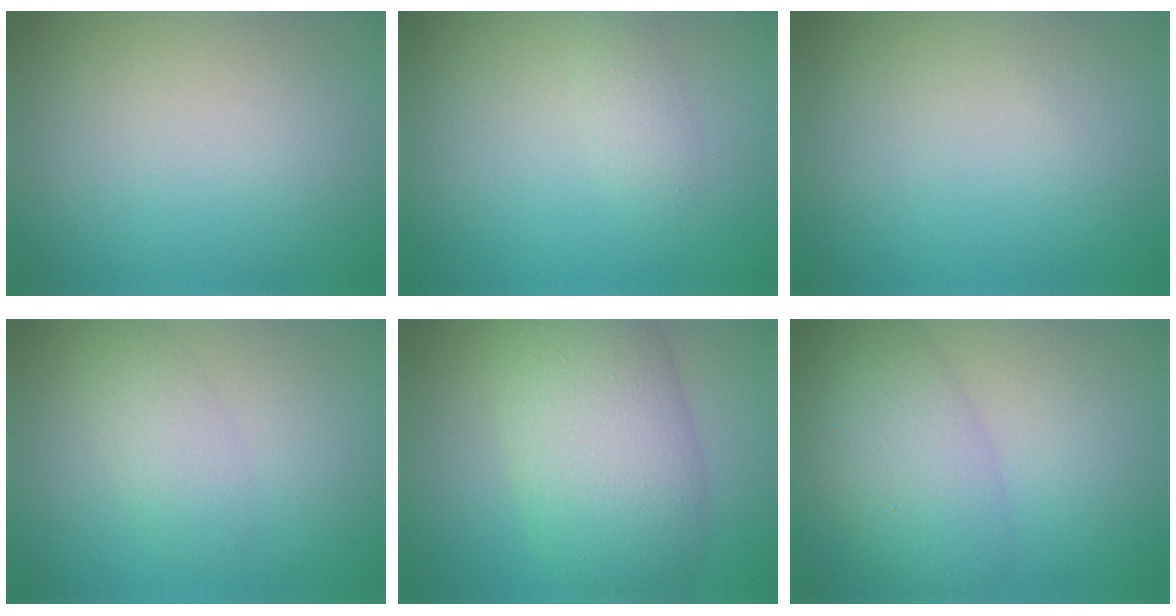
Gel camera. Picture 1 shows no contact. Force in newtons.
{"total": 1.4, "press": 1.4, "slide": 0.1}
{"total": 0.0}
{"total": 2.2, "press": 2.2, "slide": 0.0}
{"total": 9.4, "press": 9.4, "slide": 0.2}
{"total": 5.7, "press": 5.7, "slide": 0.2}